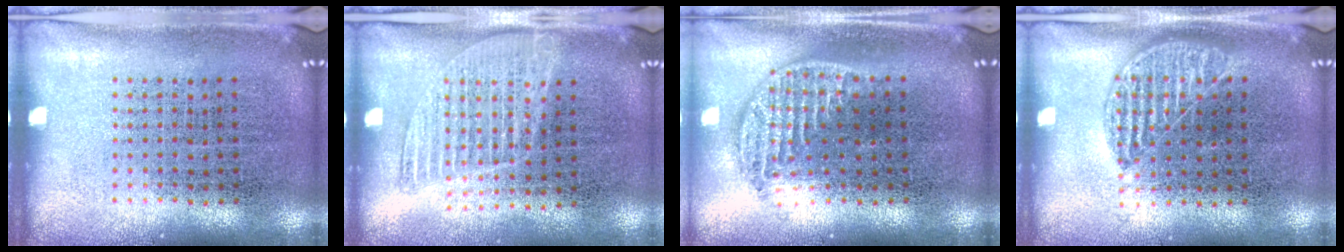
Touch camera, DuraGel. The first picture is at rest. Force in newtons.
{"total": 1.2, "press": 1.1, "slide": 0.5}
{"total": 1.3, "press": 1.1, "slide": 0.7}
{"total": 1.0, "press": 0.8, "slide": 0.4}